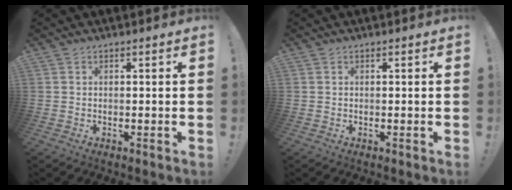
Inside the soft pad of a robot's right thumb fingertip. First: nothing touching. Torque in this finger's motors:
{"motor_torque": [0.00, 0.00, -0.05, 0.04, 0.05]}